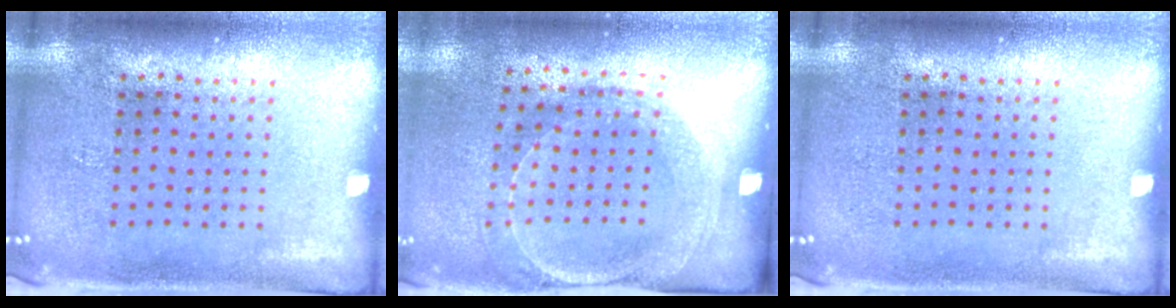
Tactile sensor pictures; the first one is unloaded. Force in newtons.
{"total": 1.5, "press": 1.4, "slide": 0.4}
{"total": 0.0}